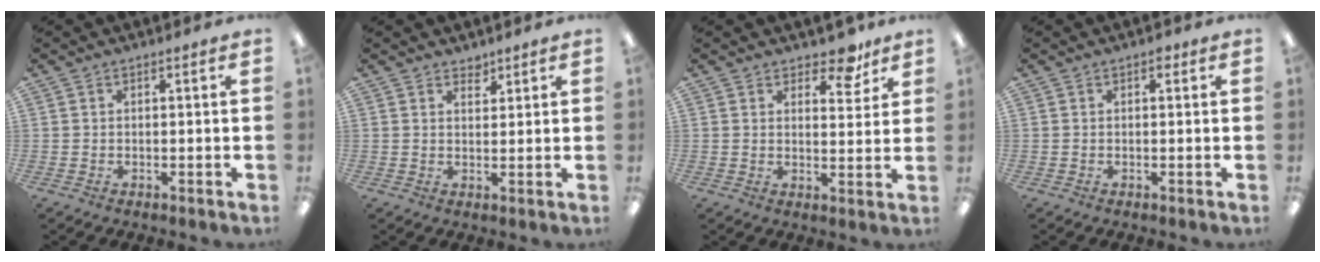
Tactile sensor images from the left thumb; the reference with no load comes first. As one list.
[{"total": 2.4, "force": [2.2, 1.0, 0.2], "torque": [0.011, -0.016, 0.039]}, {"total": 7.4, "force": [5.5, 3.4, 3.5], "torque": [-0.035, -0.030, 0.093]}, {"total": 1.0, "force": [0.4, 0.6, 0.6], "torque": [-0.004, 0.000, 0.006]}]